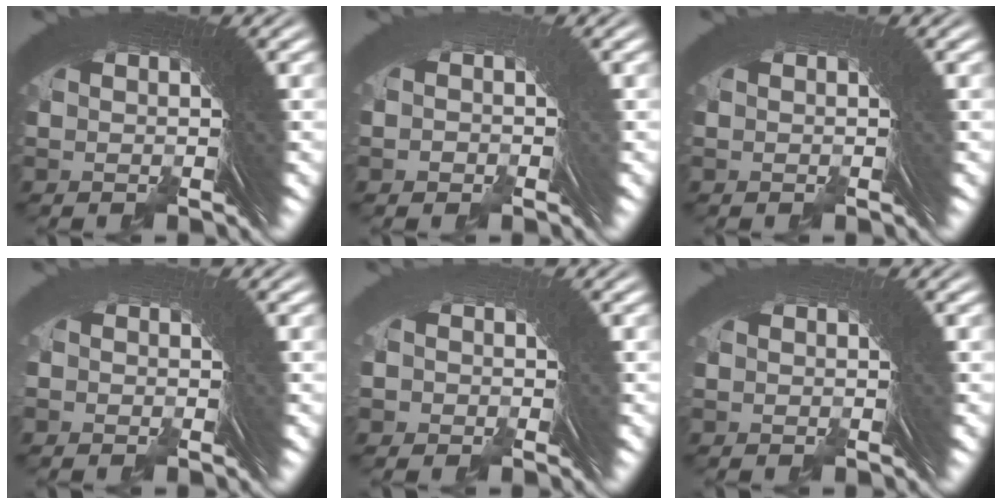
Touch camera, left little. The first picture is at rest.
{"total": 2.3, "force": [0.3, 1.2, -1.9], "torque": [0.033, 0.011, -0.005]}
{"total": 1.5, "force": [0.4, -0.4, -1.4], "torque": [0.023, 0.008, 0.005]}
{"total": 1.6, "force": [0.1, 1.3, -0.9], "torque": [0.019, 0.004, -0.006]}
{"total": 2.9, "force": [-0.1, 2.8, -0.6], "torque": [0.014, 0.001, -0.010]}
{"total": 1.2, "force": [0.4, 0.3, -1.1], "torque": [0.020, 0.003, 0.004]}